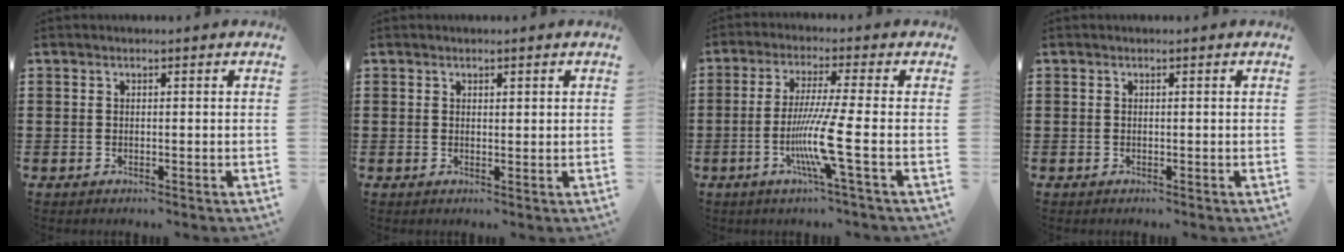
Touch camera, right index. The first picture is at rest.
{"total": 0.7, "force": [0.5, 0.4, 0.2], "torque": [-0.005, 0.003, 0.010]}
{"total": 8.8, "force": [-2.5, -0.6, 8.4], "torque": [-0.172, -0.023, -0.053]}
{"total": 0.0}